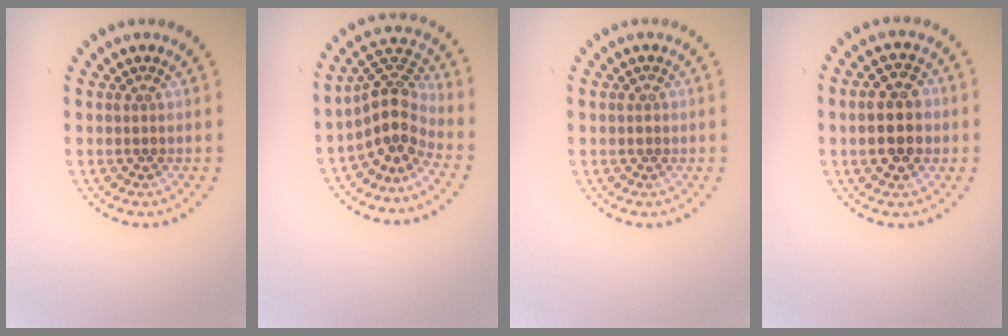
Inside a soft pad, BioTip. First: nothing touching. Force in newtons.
{"total": 3.9, "press": 2.9, "slide": 2.7}
{"total": 0.9, "press": 0.9, "slide": 0.1}
{"total": 4.0, "press": 4.0, "slide": 0.2}